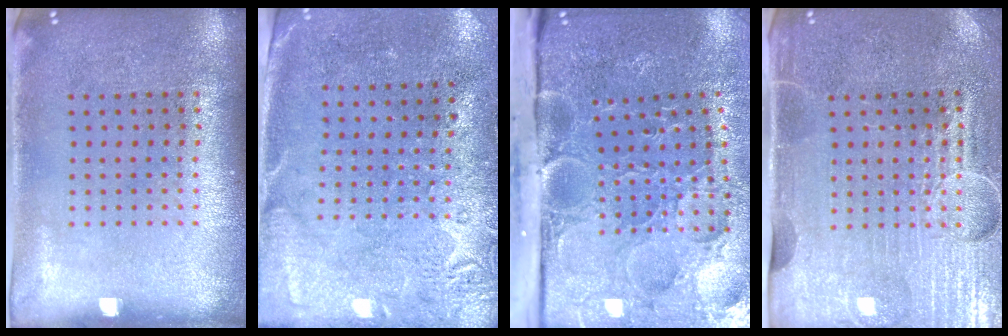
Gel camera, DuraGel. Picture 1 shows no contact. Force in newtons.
{"total": 2.7, "press": 2.2, "slide": 1.5}
{"total": 5.1, "press": 4.1, "slide": 3.1}
{"total": 4.5, "press": 4.0, "slide": 1.9}